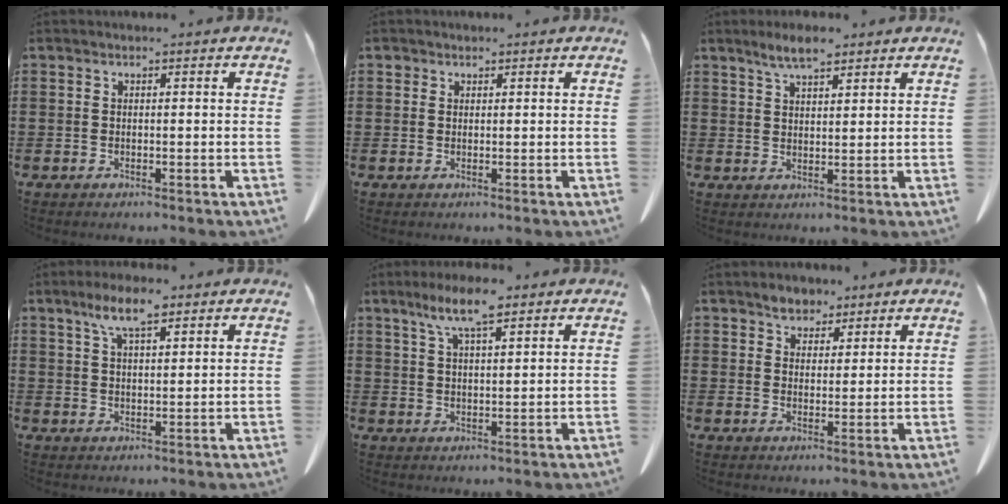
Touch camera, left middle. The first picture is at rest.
{"total": 0.9, "force": [0.7, 0.6, 0.1], "torque": [-0.006, 0.001, 0.016]}
{"total": 4.5, "force": [3.6, 1.0, 2.6], "torque": [-0.057, -0.002, 0.065]}
{"total": 6.4, "force": [4.1, 1.5, 4.7], "torque": [-0.099, -0.002, 0.071]}
{"total": 7.4, "force": [4.8, 1.5, 5.4], "torque": [-0.115, -0.001, 0.085]}
{"total": 3.7, "force": [3.2, 1.9, 0.5], "torque": [-0.021, 0.004, 0.063]}